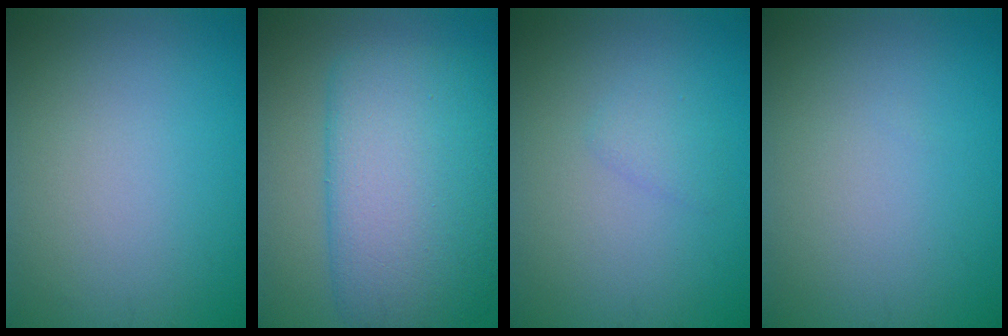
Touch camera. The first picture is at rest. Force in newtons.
{"total": 9.8, "press": 9.8, "slide": 0.3}
{"total": 1.2, "press": 1.1, "slide": 0.1}
{"total": 0.0}